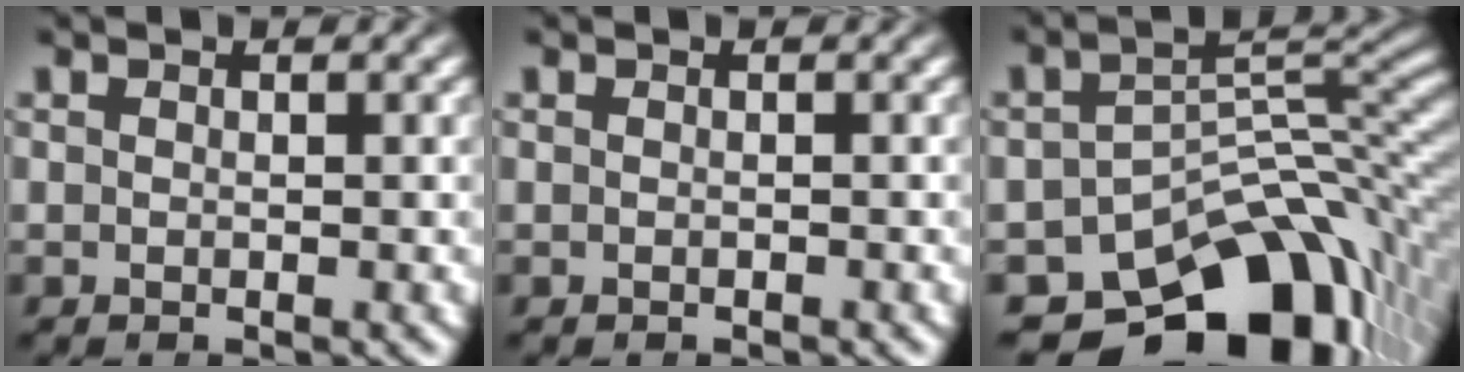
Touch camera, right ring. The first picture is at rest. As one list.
[{"total": 0.0}, {"total": 17.5, "force": [-10.7, 9.3, 10.3], "torque": [-0.139, -0.033, -0.151]}]